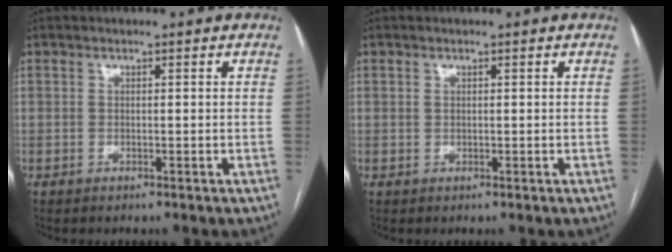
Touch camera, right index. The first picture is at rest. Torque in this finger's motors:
{"motor_torque": [-0.12, -0.06, -0.04, -0.01]}